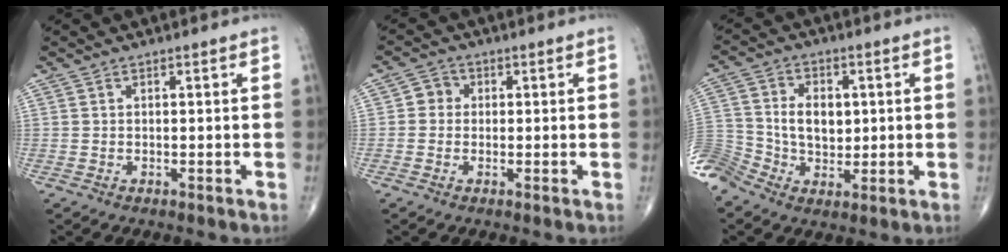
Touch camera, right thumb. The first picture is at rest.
{"total": 2.9, "force": [0.1, 2.7, 1.0], "torque": [0.004, 0.008, -0.006]}
{"total": 15.2, "force": [-1.5, 11.9, 9.3], "torque": [-0.196, 0.019, -0.023]}